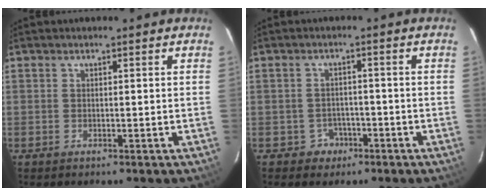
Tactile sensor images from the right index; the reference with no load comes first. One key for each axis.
{"total": 3.6, "fx": -1.9, "fy": 3.0, "fz": 0.0, "tx": -0.010, "ty": 0.012, "tz": -0.024}